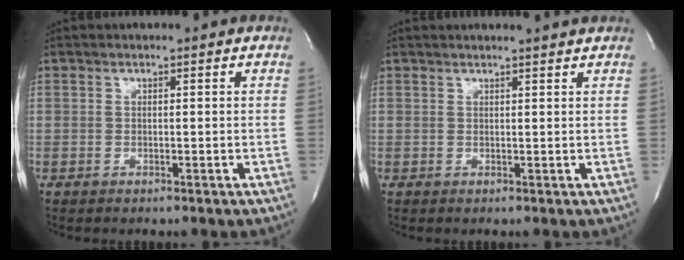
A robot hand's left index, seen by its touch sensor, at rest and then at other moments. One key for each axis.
{"total": 4.3, "fx": 4.0, "fy": -0.4, "fz": 1.4, "tx": -0.018, "ty": 0.009, "tz": 0.041}